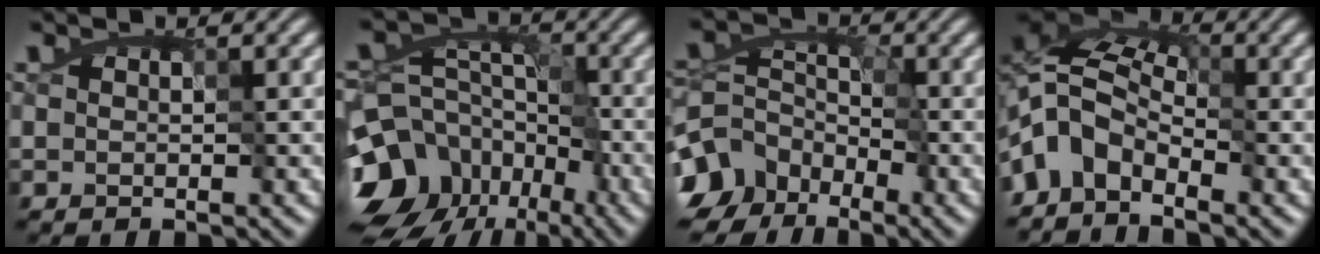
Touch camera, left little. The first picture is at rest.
{"total": 15.8, "force": [-9.1, 11.4, 6.0], "torque": [-0.124, -0.017, -0.147]}
{"total": 8.1, "force": [-5.6, 5.5, 2.1], "torque": [-0.038, -0.006, -0.104]}
{"total": 6.3, "force": [-4.9, 3.1, 2.3], "torque": [-0.042, 0.007, -0.114]}